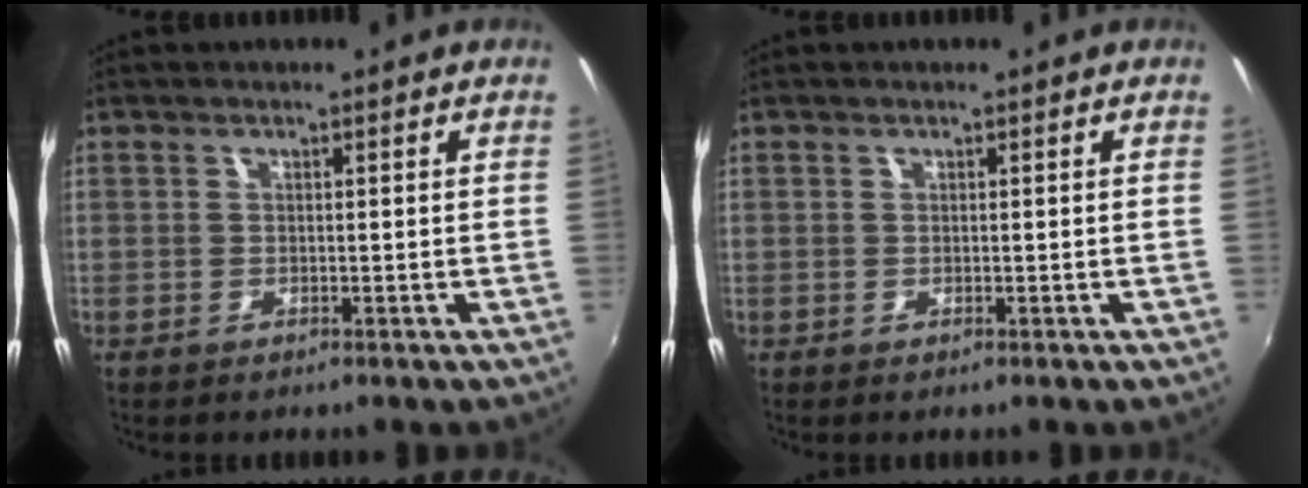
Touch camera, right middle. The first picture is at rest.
{"total": 0.0}